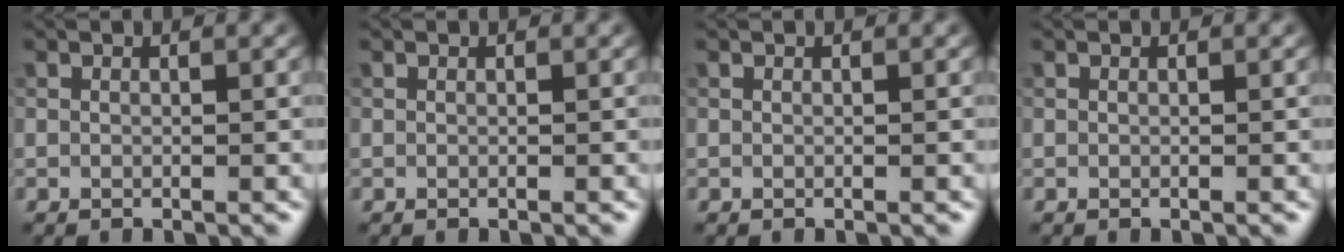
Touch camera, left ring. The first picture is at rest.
{"total": 0.0}
{"total": 0.0}
{"total": 0.0}